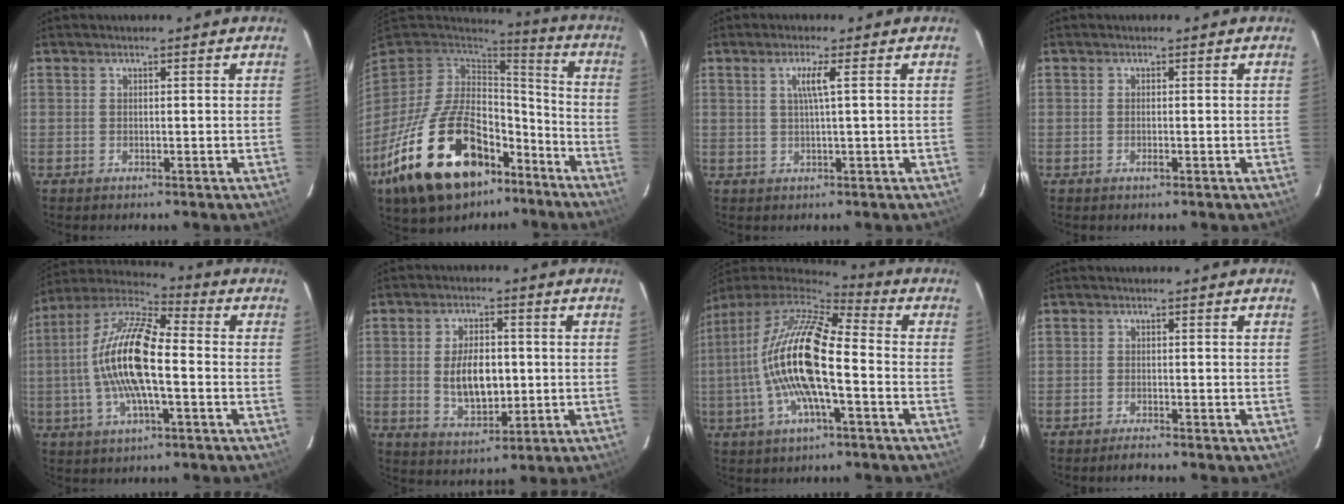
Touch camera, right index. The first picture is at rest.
{"total": 28.3, "force": [-15.5, 14.8, 18.4], "torque": [-0.364, -0.014, -0.240]}
{"total": 2.9, "force": [0.8, -0.6, 2.8], "torque": [-0.051, -0.002, 0.014]}
{"total": 1.0, "force": [-0.4, 0.4, 0.8], "torque": [-0.015, 0.003, -0.007]}
{"total": 16.4, "force": [-1.7, 5.1, 15.5], "torque": [-0.298, 0.009, -0.044]}
{"total": 9.4, "force": [-0.2, 5.1, 7.9], "torque": [-0.147, 0.003, 0.006]}
{"total": 17.4, "force": [-2.7, 4.4, 16.6], "torque": [-0.303, -0.004, -0.058]}
{"total": 1.9, "force": [-1.8, 0.1, 0.7], "torque": [-0.021, -0.005, -0.034]}